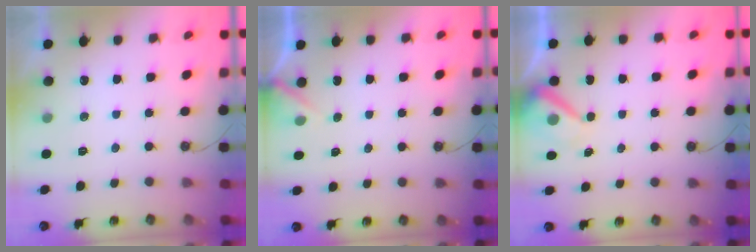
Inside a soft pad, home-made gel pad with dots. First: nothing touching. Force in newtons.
{"total": 4.7, "press": 4.7, "slide": 0.2}
{"total": 7.9, "press": 7.9, "slide": 0.8}